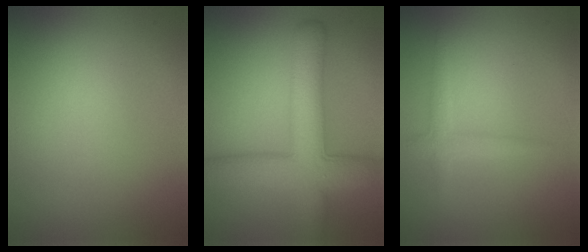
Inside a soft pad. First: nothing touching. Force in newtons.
{"total": 7.4, "press": 7.4, "slide": 0.2}
{"total": 1.5, "press": 1.5, "slide": 0.0}